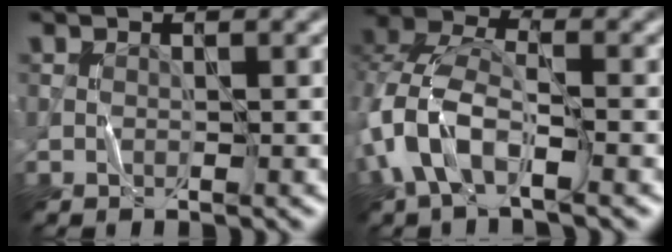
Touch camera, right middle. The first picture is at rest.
{"total": 7.3, "force": [-2.7, 4.0, 5.4], "torque": [-0.130, 0.008, -0.065]}